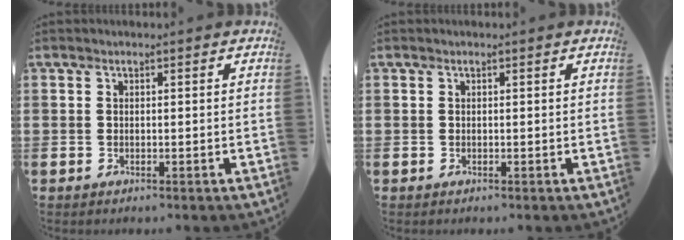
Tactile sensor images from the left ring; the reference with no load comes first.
{"total": 0.0}